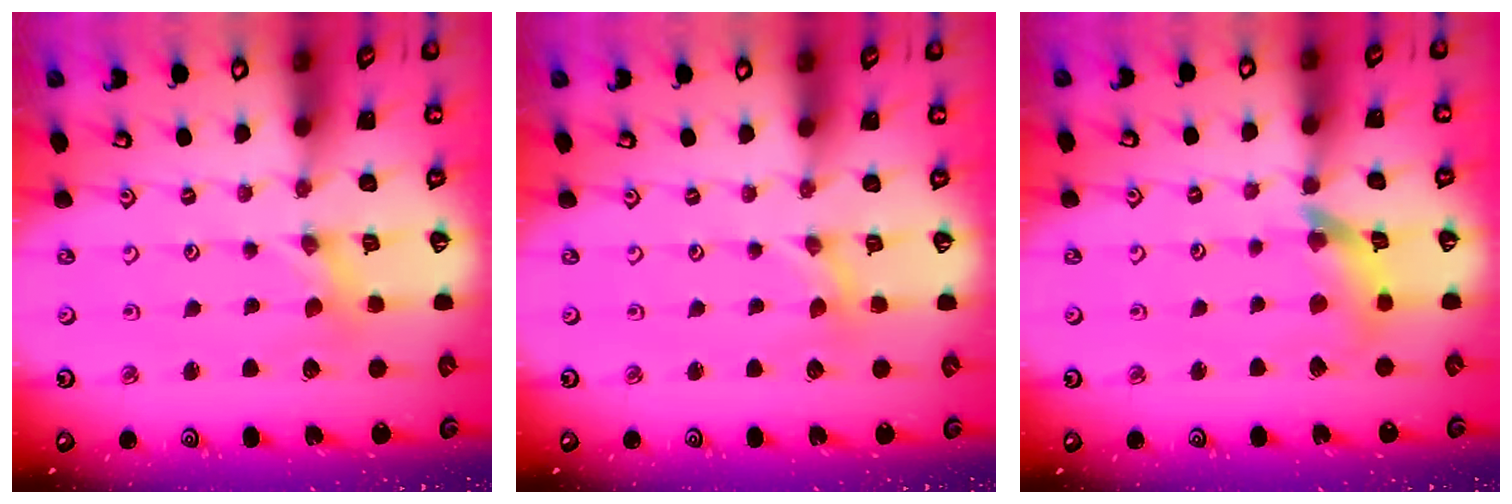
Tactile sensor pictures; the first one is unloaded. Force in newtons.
{"total": 0.0}
{"total": 10.1, "press": 10.1, "slide": 1.2}